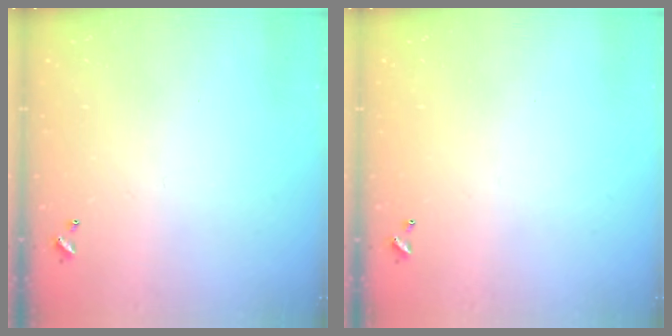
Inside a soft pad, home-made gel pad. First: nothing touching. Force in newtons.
{"total": 0.0}